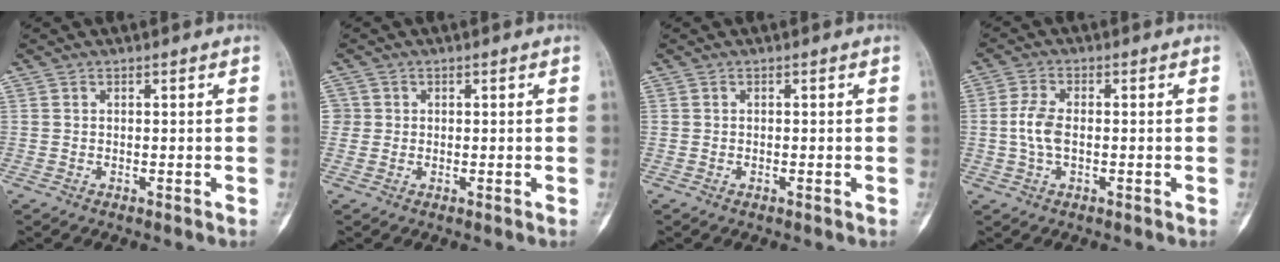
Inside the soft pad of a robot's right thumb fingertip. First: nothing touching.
{"total": 1.8, "force": [0.1, 1.8, -0.1], "torque": [0.015, 0.006, -0.002]}
{"total": 0.0}
{"total": 5.0, "force": [-0.3, 2.6, 4.2], "torque": [-0.096, 0.003, -0.014]}